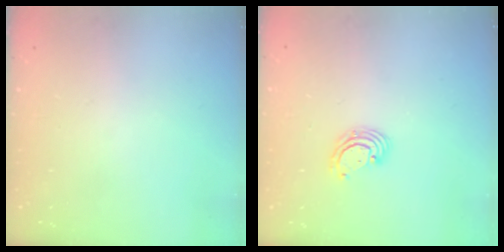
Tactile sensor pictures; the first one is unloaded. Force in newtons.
{"total": 3.1, "press": 3.1, "slide": 0.1}